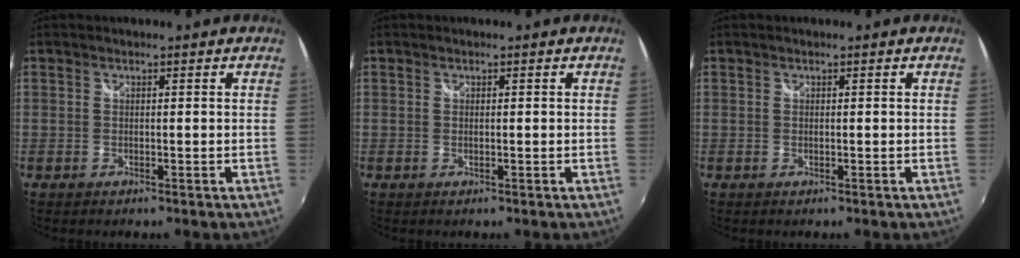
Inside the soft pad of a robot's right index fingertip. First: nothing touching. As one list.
[{"total": 0.0}, {"total": 0.0}]